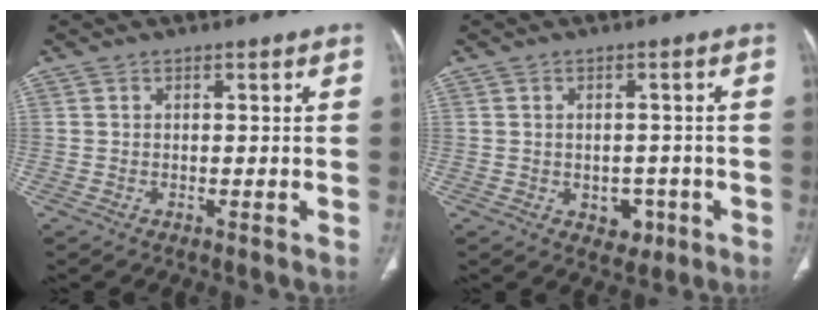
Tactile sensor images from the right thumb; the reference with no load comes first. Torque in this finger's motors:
{"motor_torque": [-0.26, 0.23, -0.10, -0.21, 0.07]}